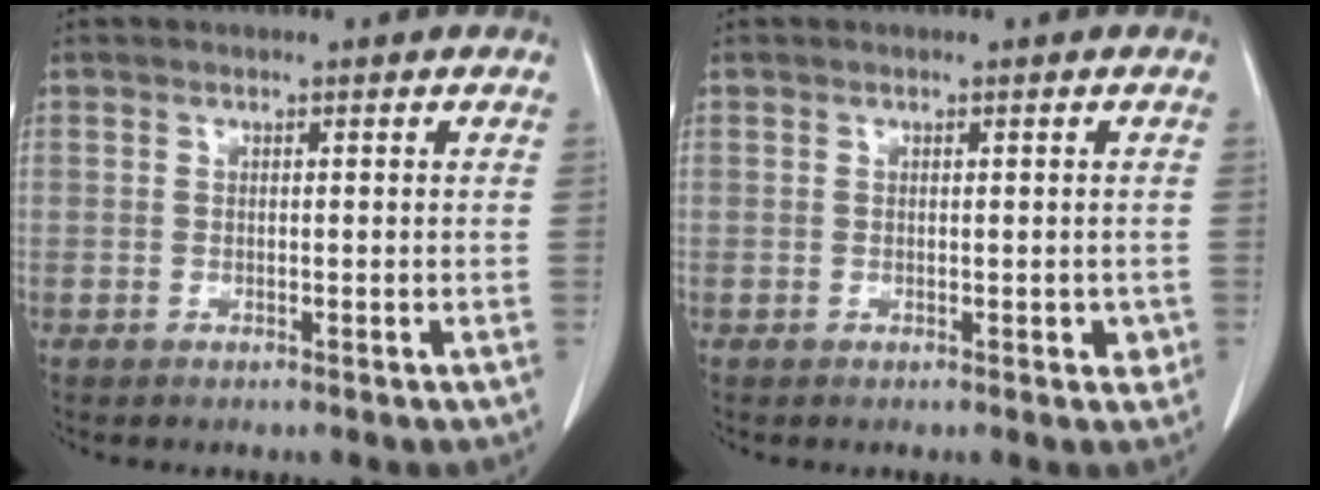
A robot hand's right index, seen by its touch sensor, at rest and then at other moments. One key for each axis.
{"total": 1.5, "fx": -0.1, "fy": 1.0, "fz": 1.1, "tx": -0.007, "ty": 0.001, "tz": 0.000}